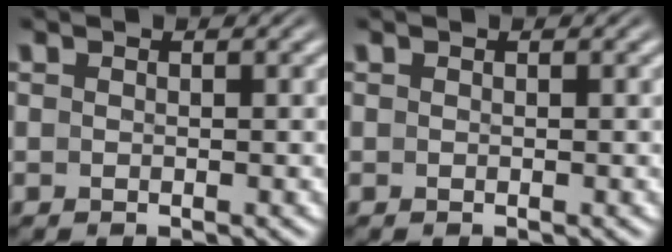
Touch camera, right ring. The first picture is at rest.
{"total": 0.0}